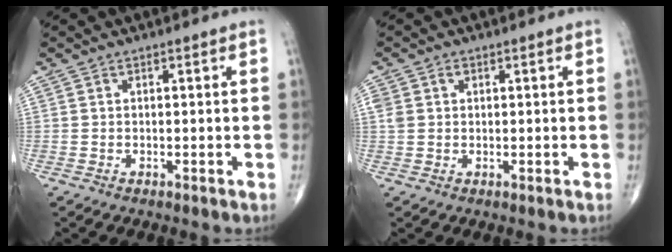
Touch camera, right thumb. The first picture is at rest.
{"total": 2.9, "force": [0.9, 2.3, 1.4], "torque": [-0.026, 0.008, 0.022]}